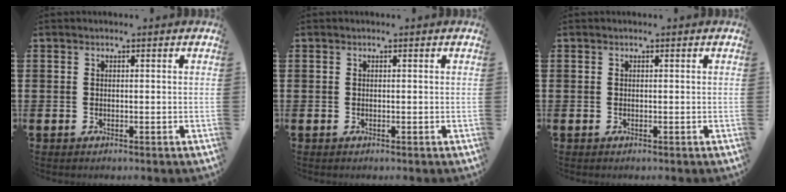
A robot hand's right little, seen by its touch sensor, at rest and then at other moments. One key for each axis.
{"total": 0.0}
{"total": 0.0}